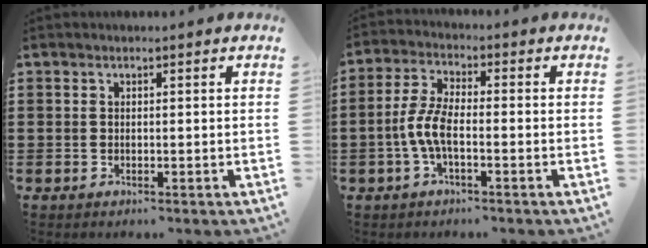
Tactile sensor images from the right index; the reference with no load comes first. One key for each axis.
{"total": 5.6, "fx": -1.7, "fy": 1.9, "fz": 5.0, "tx": -0.129, "ty": -0.010, "tz": -0.043}